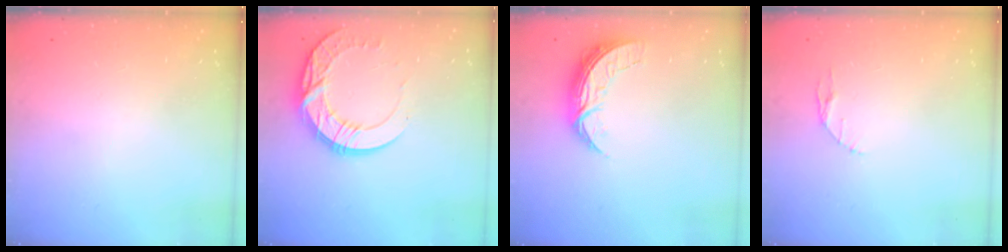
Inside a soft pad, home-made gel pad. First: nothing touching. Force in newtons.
{"total": 14.4, "press": 14.4, "slide": 1.4}
{"total": 8.8, "press": 8.8, "slide": 0.6}
{"total": 2.9, "press": 2.9, "slide": 0.4}